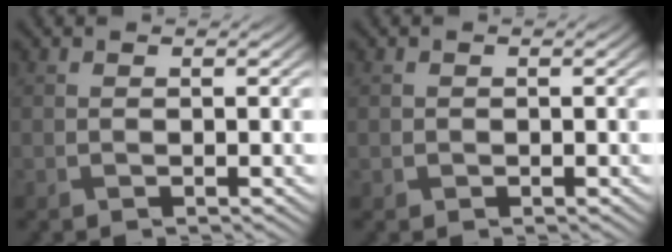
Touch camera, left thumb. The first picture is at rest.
{"total": 0.6, "force": [-0.1, 0.6, 0.0], "torque": [0.001, -0.005, -0.005]}